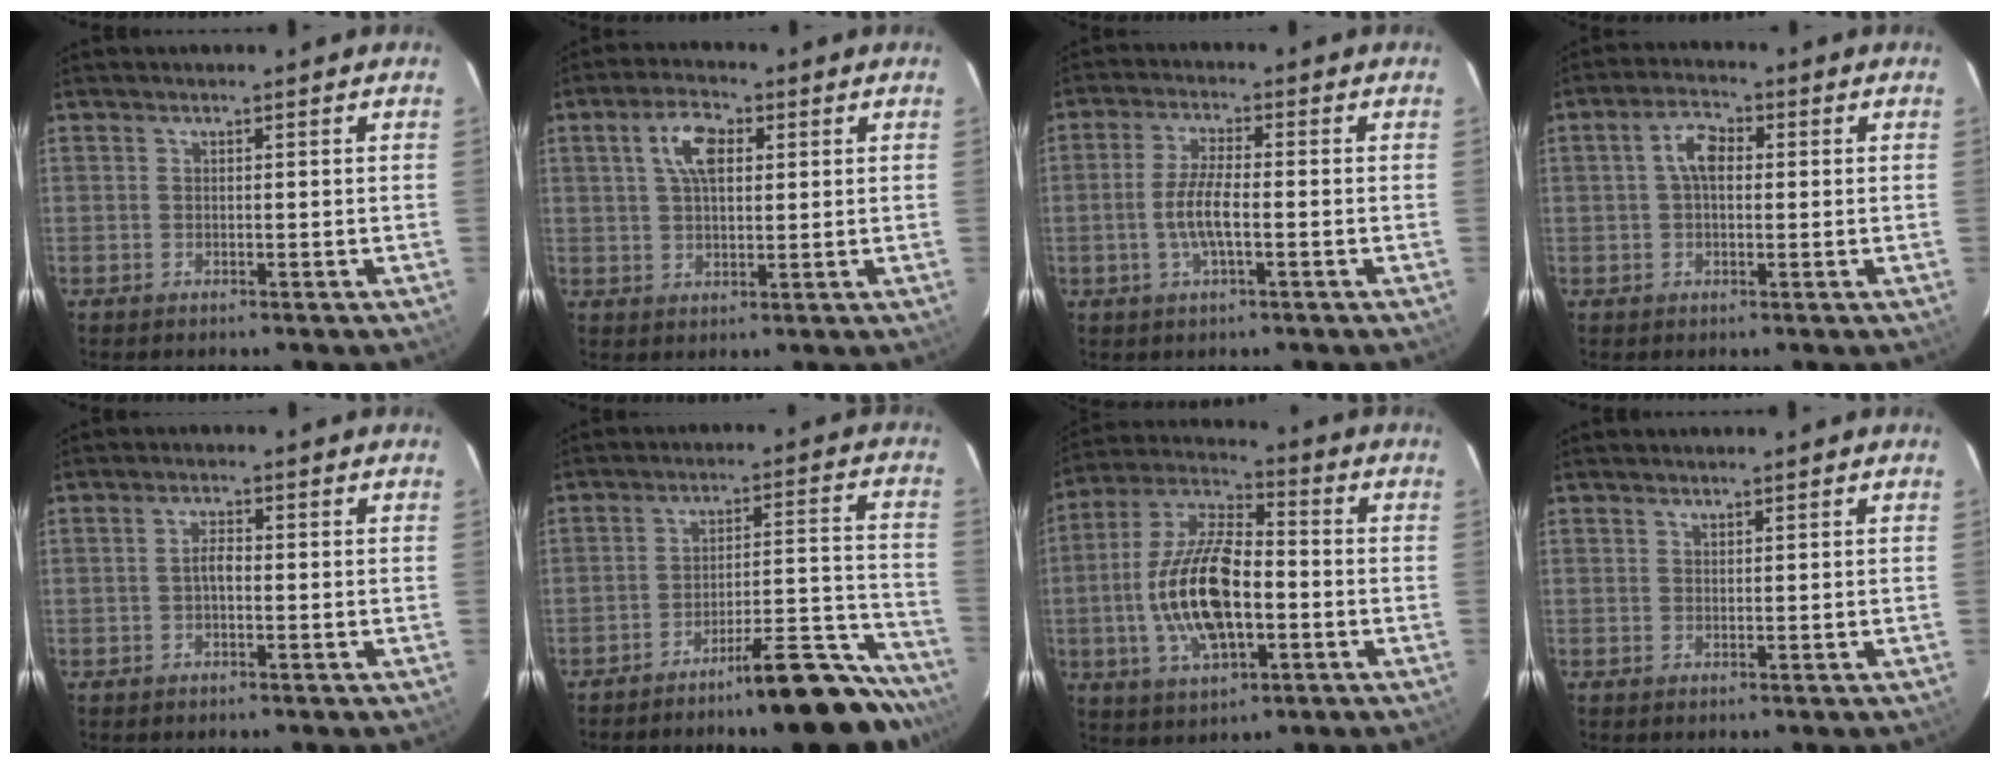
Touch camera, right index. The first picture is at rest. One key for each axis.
{"total": 6.8, "fx": 2.2, "fy": 3.4, "fz": 5.5, "tx": -0.100, "ty": 0.016, "tz": 0.040}
{"total": 6.3, "fx": -1.4, "fy": 1.4, "fz": 6.0, "tx": -0.122, "ty": 0.000, "tz": -0.028}
{"total": 5.0, "fx": 0.6, "fy": 2.8, "fz": 4.0, "tx": -0.077, "ty": 0.017, "tz": 0.011}
{"total": 2.0, "fx": -0.4, "fy": 0.9, "fz": 1.7, "tx": -0.035, "ty": 0.008, "tz": -0.009}
{"total": 17.1, "fx": -15.5, "fy": 1.5, "fz": 6.9, "tx": -0.076, "ty": 0.031, "tz": -0.218}
{"total": 17.2, "fx": -3.1, "fy": 7.6, "fz": 15.1, "tx": -0.312, "ty": 0.003, "tz": -0.056}
{"total": 0.6, "fx": 0.5, "fy": 0.3, "fz": 0.0, "tx": -0.001, "ty": 0.001, "tz": 0.010}